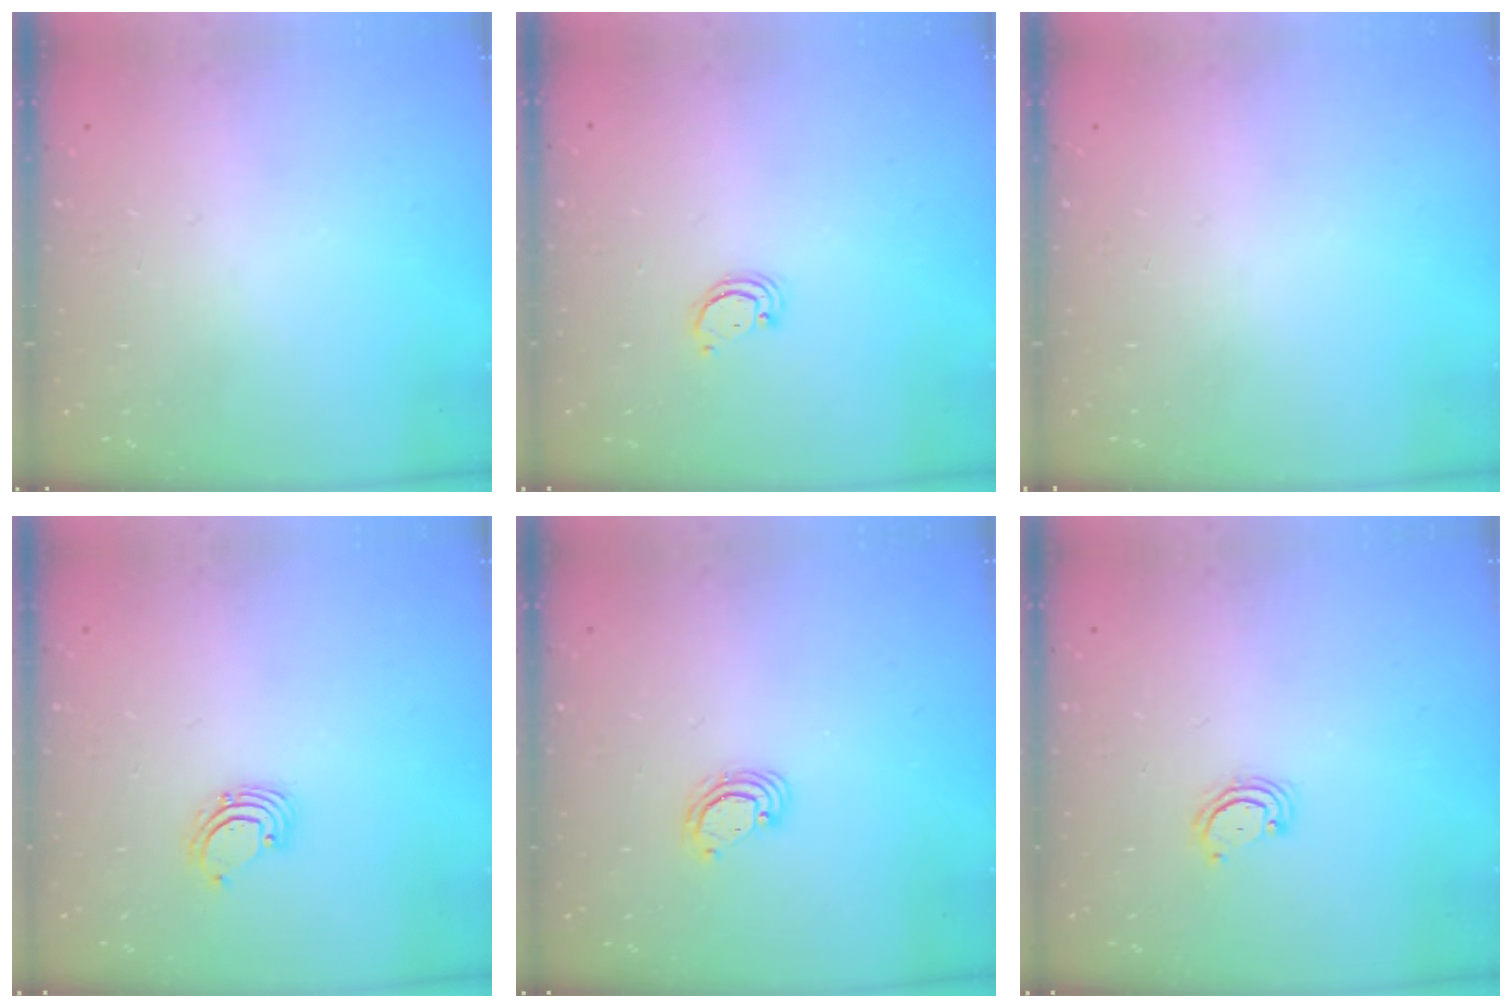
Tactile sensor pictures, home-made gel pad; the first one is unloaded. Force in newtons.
{"total": 2.4, "press": 2.4, "slide": 0.2}
{"total": 0.0}
{"total": 2.3, "press": 2.3, "slide": 0.2}
{"total": 4.0, "press": 3.9, "slide": 0.3}
{"total": 2.9, "press": 2.9, "slide": 0.3}